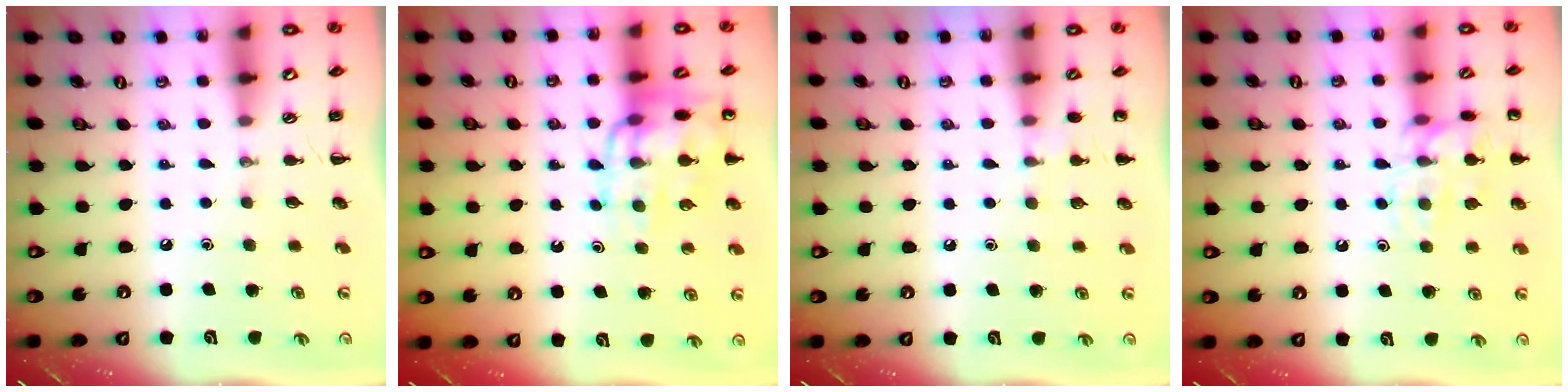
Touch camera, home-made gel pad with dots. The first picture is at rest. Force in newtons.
{"total": 14.2, "press": 14.1, "slide": 1.8}
{"total": 5.8, "press": 5.5, "slide": 1.9}
{"total": 13.7, "press": 13.7, "slide": 0.8}